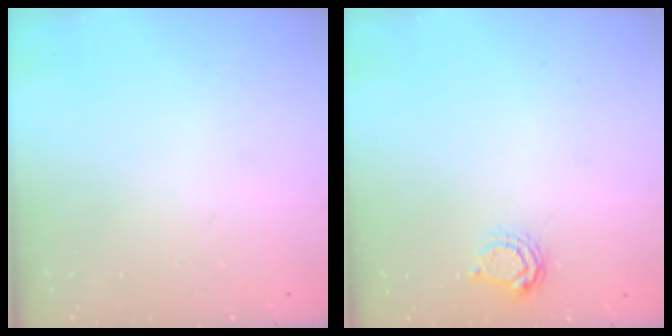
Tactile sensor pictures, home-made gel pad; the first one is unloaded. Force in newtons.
{"total": 4.7, "press": 4.7, "slide": 0.5}